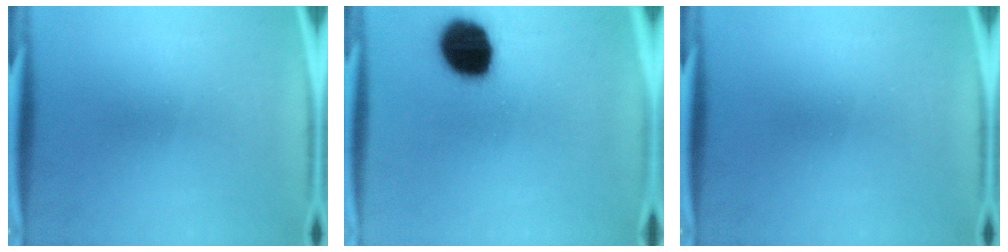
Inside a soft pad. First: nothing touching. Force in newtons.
{"total": 16.8}
{"total": 0.0}